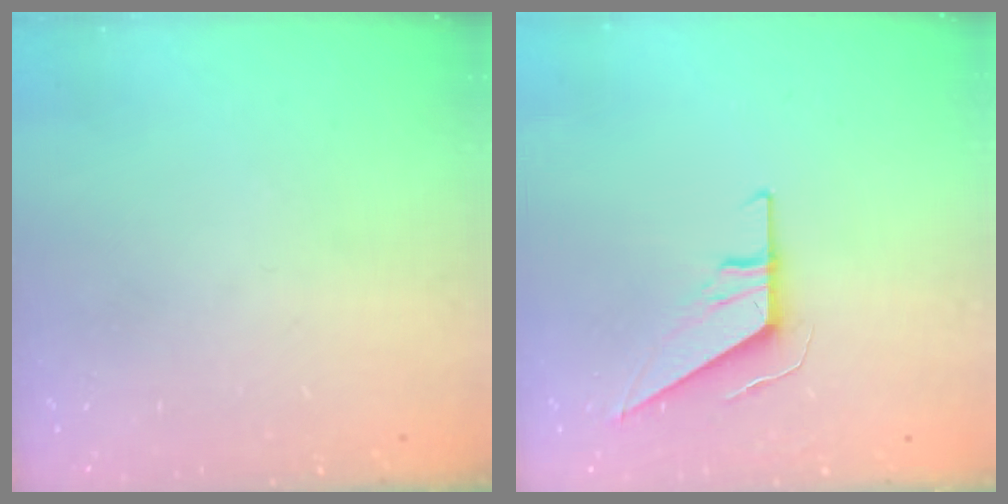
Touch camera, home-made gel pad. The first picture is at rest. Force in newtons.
{"total": 9.2, "press": 9.1, "slide": 0.9}